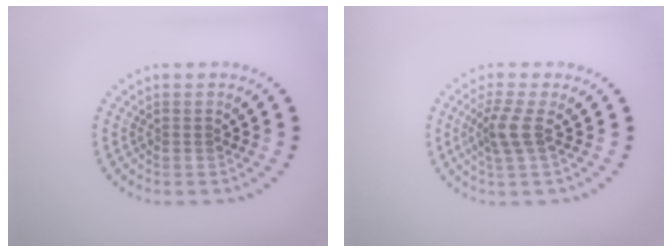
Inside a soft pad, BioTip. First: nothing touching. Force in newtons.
{"total": 2.4, "press": 1.9, "slide": 1.5}